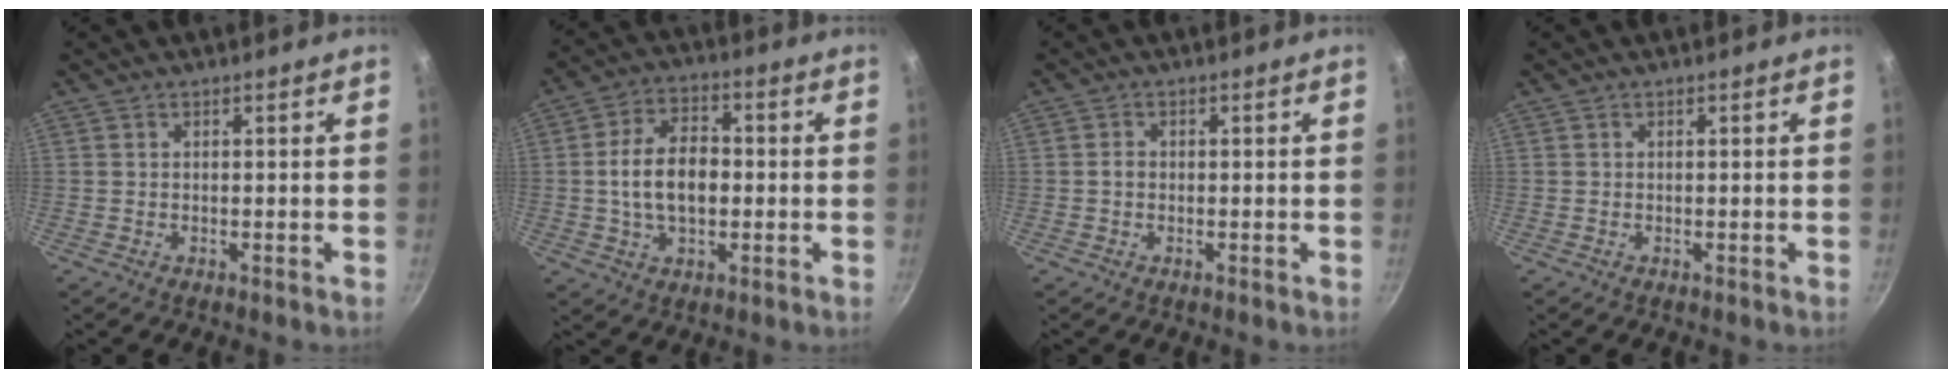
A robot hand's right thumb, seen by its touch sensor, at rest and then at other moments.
{"total": 11.0, "force": [-0.5, 6.8, 8.6], "torque": [-0.131, 0.022, -0.013]}
{"total": 1.3, "force": [-0.2, 1.1, 0.7], "torque": [-0.009, 0.008, -0.004]}
{"total": 0.0}